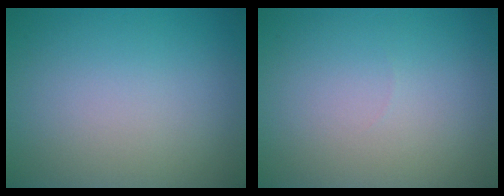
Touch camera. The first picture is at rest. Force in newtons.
{"total": 0.0}